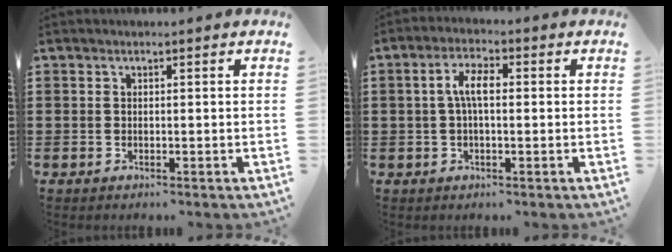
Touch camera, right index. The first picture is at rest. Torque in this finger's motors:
{"motor_torque": [0.92, -0.14, 0.43, 0.12]}